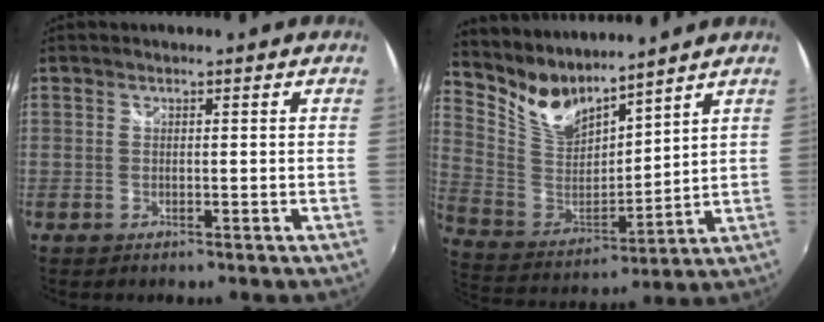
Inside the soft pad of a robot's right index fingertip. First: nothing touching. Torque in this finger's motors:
{"motor_torque": [-0.18, 0.59, 0.03, 0.02]}